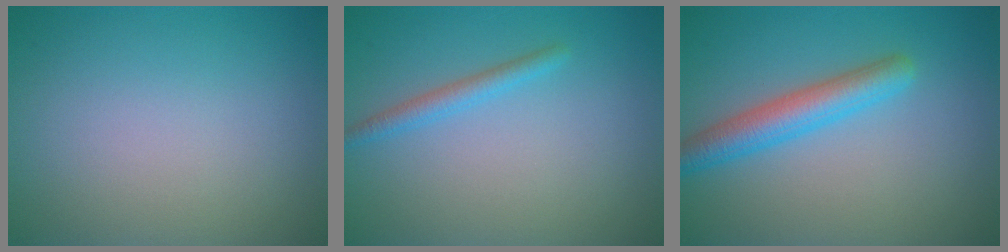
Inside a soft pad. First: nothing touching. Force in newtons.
{"total": 1.6, "press": 1.6, "slide": 0.1}
{"total": 3.8, "press": 3.8, "slide": 0.2}